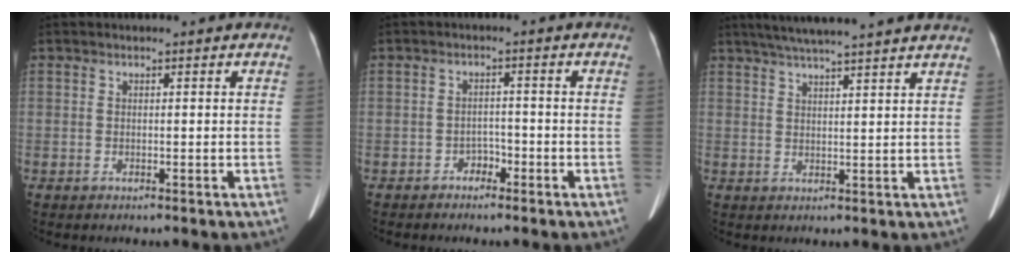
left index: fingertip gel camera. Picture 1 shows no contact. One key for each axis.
{"total": 2.0, "fx": -1.5, "fy": 1.2, "fz": 0.6, "tx": -0.006, "ty": 0.006, "tz": -0.027}
{"total": 14.0, "fx": 12.1, "fy": -0.4, "fz": 7.1, "tx": -0.119, "ty": 0.032, "tz": 0.160}